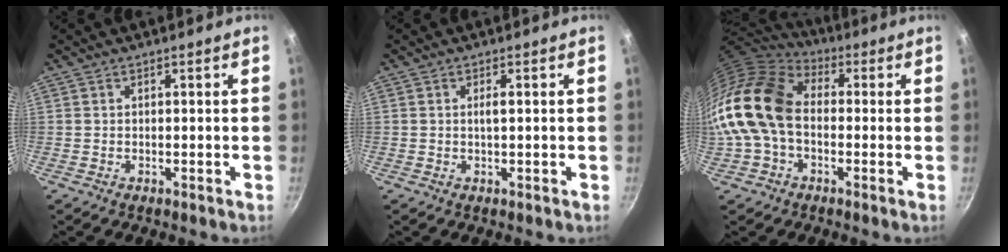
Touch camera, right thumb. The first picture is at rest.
{"total": 1.3, "force": [0.2, 0.2, 1.2], "torque": [-0.026, 0.001, 0.004]}
{"total": 18.0, "force": [-0.9, 12.6, 12.8], "torque": [-0.237, 0.040, -0.031]}